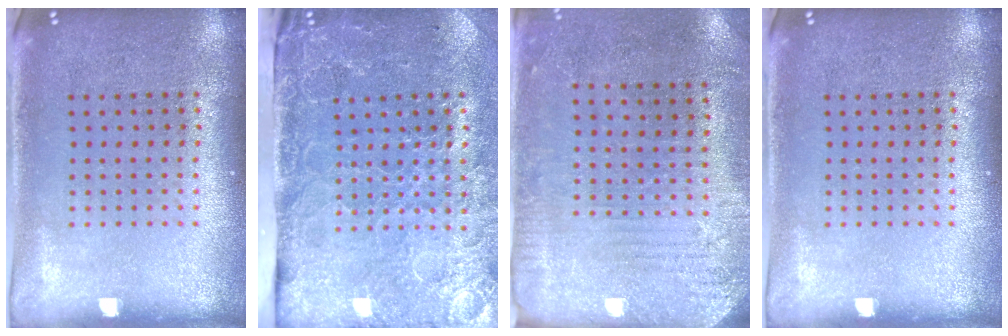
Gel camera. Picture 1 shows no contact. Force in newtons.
{"total": 4.7, "press": 3.7, "slide": 2.9}
{"total": 2.8, "press": 2.4, "slide": 1.5}
{"total": 0.0}